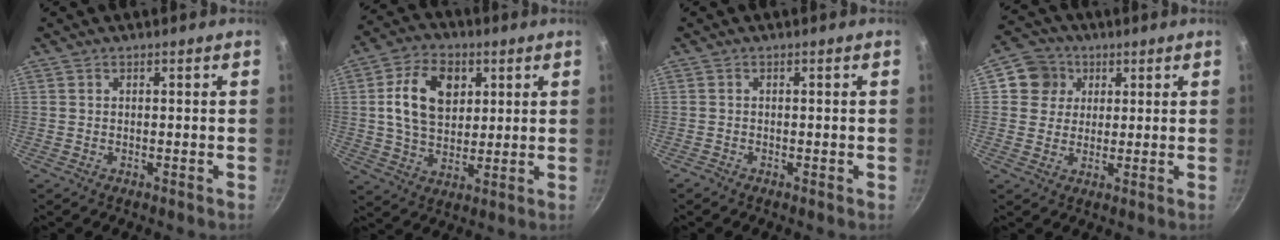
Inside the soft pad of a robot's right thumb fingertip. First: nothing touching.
{"total": 13.2, "force": [3.4, 9.2, 8.8], "torque": [-0.133, -0.001, 0.053]}
{"total": 0.6, "force": [-0.4, 0.3, 0.4], "torque": [-0.008, 0.002, -0.009]}
{"total": 7.1, "force": [2.3, 6.5, 1.8], "torque": [0.011, 0.007, 0.028]}